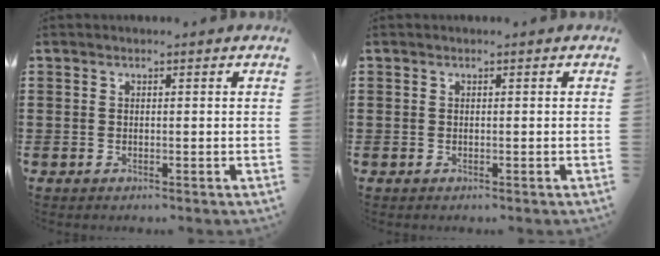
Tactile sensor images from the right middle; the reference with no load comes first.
{"total": 0.0}